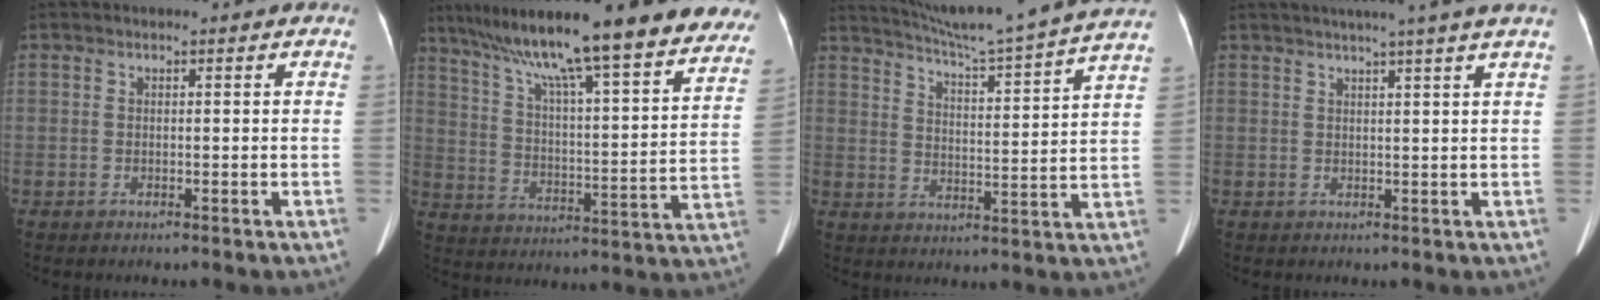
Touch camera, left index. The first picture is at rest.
{"total": 30.7, "force": [24.7, 3.5, 17.8], "torque": [-0.255, -0.022, 0.335]}
{"total": 21.0, "force": [18.9, -2.1, 8.9], "torque": [-0.153, -0.046, 0.252]}
{"total": 8.5, "force": [6.8, -1.5, 4.9], "torque": [-0.064, 0.015, 0.070]}